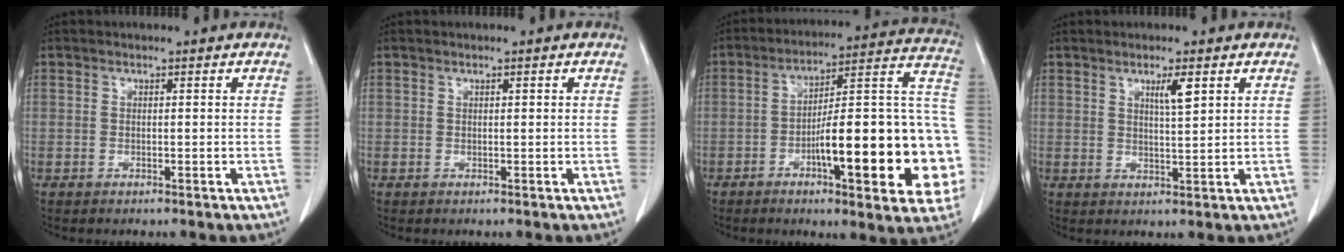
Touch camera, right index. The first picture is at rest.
{"total": 0.0}
{"total": 24.3, "force": [-6.0, 4.2, 23.1], "torque": [-0.239, 0.024, -0.073]}
{"total": 3.3, "force": [1.7, 0.3, 2.8], "torque": [-0.050, -0.003, 0.030]}